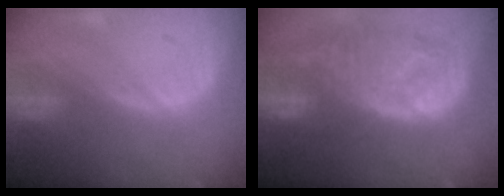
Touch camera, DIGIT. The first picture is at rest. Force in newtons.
{"total": 12.5, "press": 10.9, "slide": 6.2}